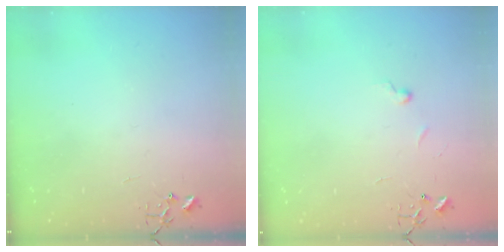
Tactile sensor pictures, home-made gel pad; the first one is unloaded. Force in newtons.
{"total": 5.0, "press": 5.0, "slide": 0.7}